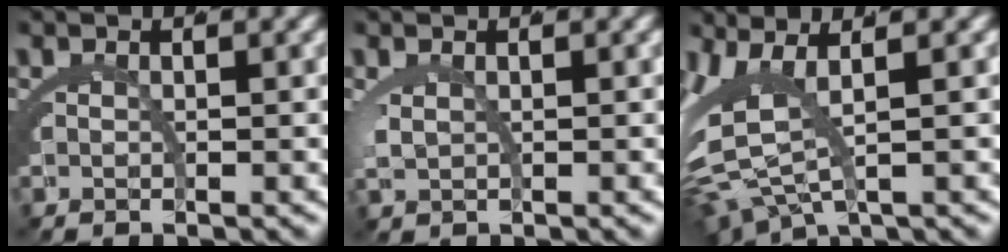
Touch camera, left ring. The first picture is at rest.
{"total": 1.0, "force": [0.5, 0.2, 0.8], "torque": [-0.034, -0.015, 0.022]}
{"total": 8.2, "force": [0.7, 5.5, 6.1], "torque": [-0.159, -0.026, 0.022]}